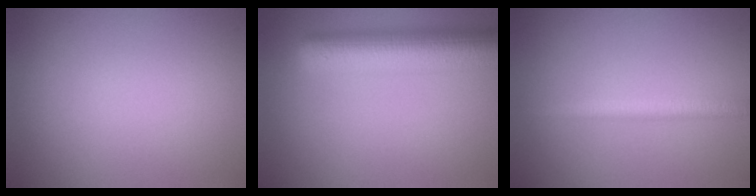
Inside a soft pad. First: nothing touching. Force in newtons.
{"total": 7.7, "press": 7.6, "slide": 0.4}
{"total": 2.2, "press": 2.2, "slide": 0.1}